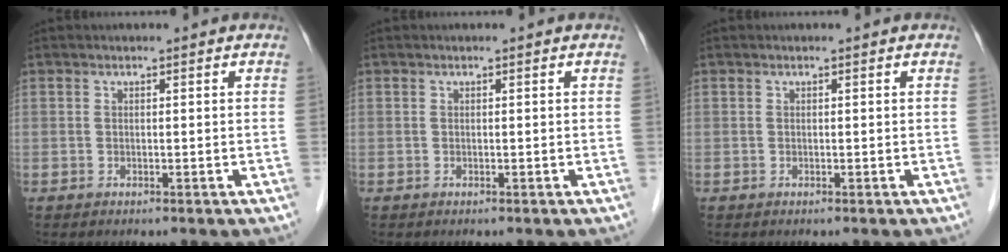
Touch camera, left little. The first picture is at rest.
{"total": 0.0}
{"total": 0.0}